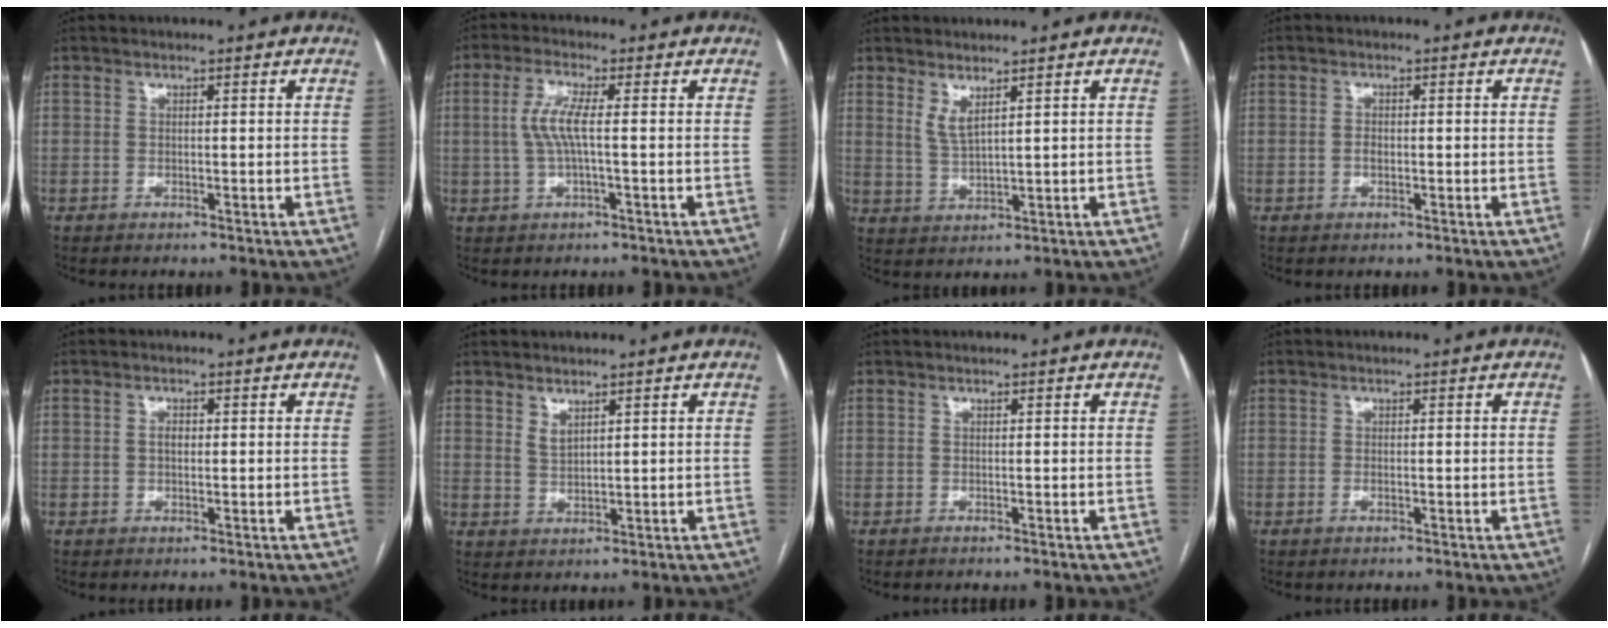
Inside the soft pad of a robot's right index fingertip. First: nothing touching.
{"total": 4.9, "force": [0.2, 0.6, 4.9], "torque": [-0.108, 0.009, 0.002]}
{"total": 3.0, "force": [2.0, 0.3, 2.2], "torque": [-0.050, -0.012, 0.046]}
{"total": 1.1, "force": [-0.3, 0.7, 0.9], "torque": [-0.016, 0.002, -0.005]}
{"total": 1.2, "force": [0.1, 0.7, 1.0], "torque": [-0.019, 0.003, 0.000]}
{"total": 1.9, "force": [1.5, 0.6, 1.1], "torque": [-0.023, -0.007, 0.036]}
{"total": 0.7, "force": [-0.6, 0.1, 0.3], "torque": [-0.002, 0.001, -0.008]}
{"total": 0.7, "force": [-0.3, 0.2, 0.5], "torque": [-0.014, -0.001, -0.005]}